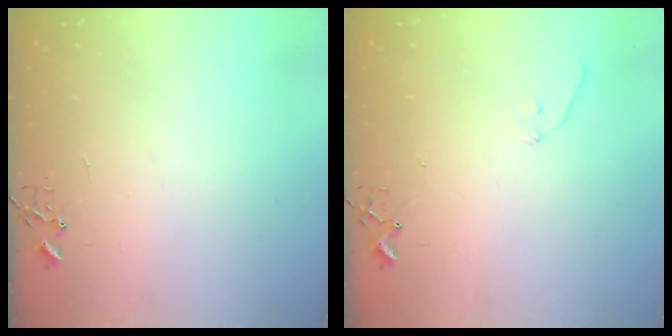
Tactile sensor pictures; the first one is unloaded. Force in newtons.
{"total": 6.3, "press": 6.3, "slide": 0.7}